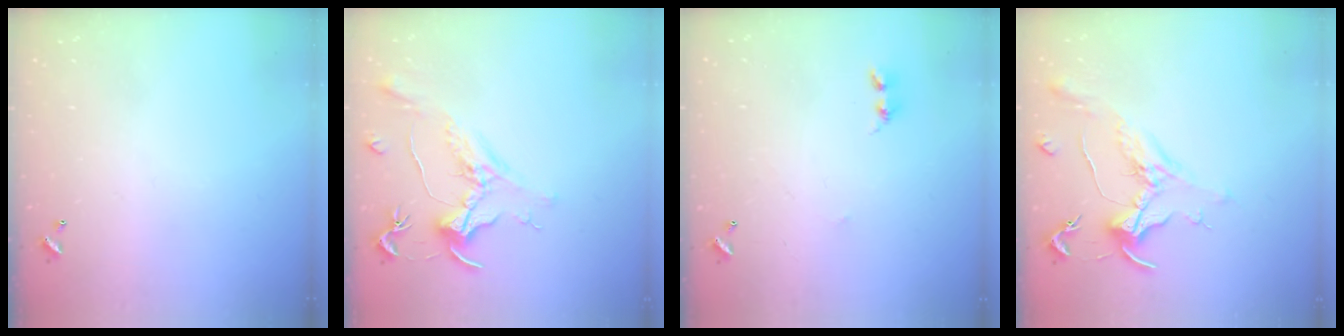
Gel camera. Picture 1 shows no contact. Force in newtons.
{"total": 1.5, "press": 1.3, "slide": 0.8}
{"total": 2.8, "press": 2.7, "slide": 0.4}
{"total": 1.8, "press": 1.5, "slide": 0.9}